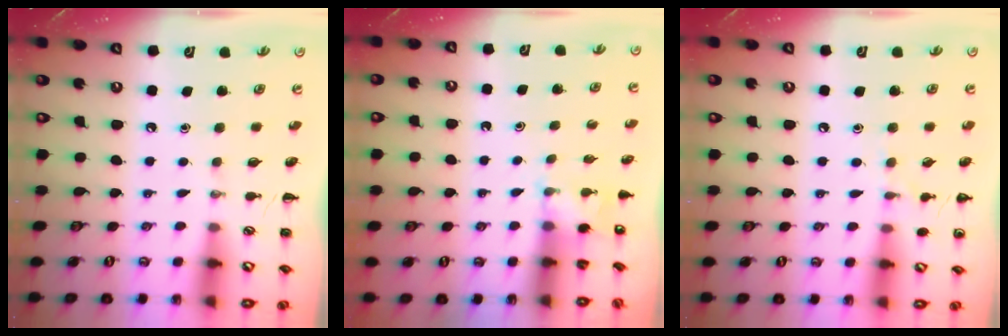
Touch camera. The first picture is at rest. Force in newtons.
{"total": 3.6, "press": 3.4, "slide": 1.2}
{"total": 6.5, "press": 6.1, "slide": 2.1}